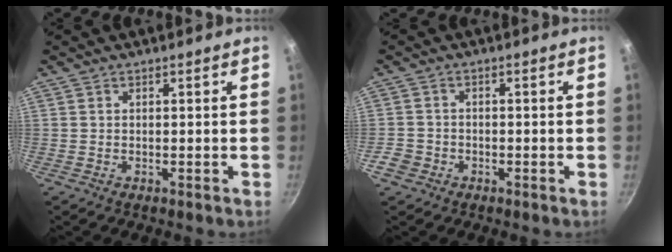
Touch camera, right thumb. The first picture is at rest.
{"total": 3.4, "force": [-1.8, 2.7, 1.0], "torque": [-0.015, 0.022, -0.032]}